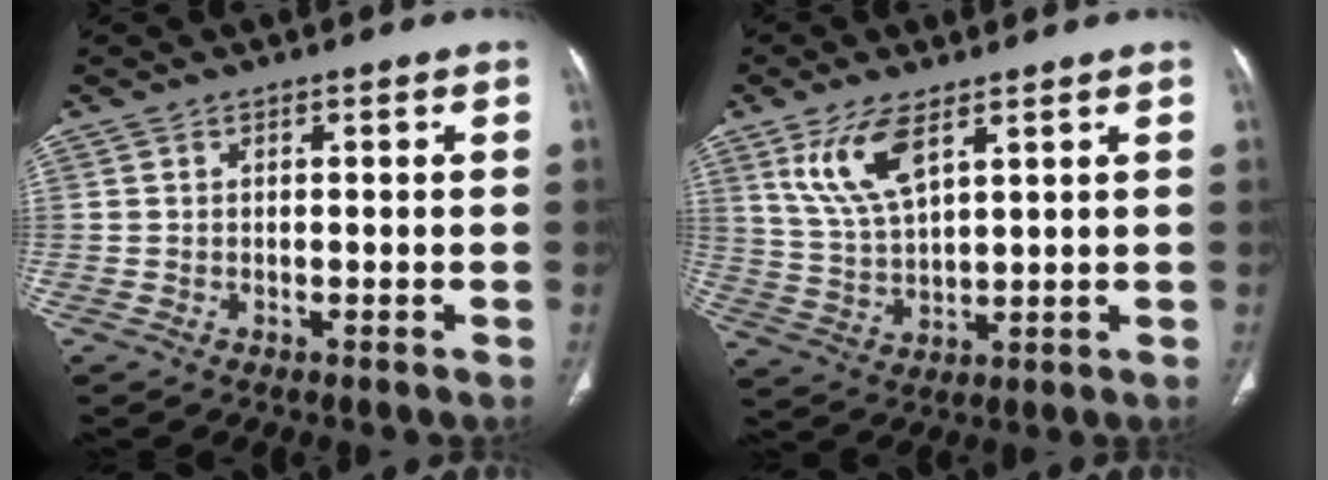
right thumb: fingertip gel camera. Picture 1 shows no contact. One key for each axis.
{"total": 9.5, "fx": 5.1, "fy": 3.5, "fz": 7.2, "tx": -0.148, "ty": -0.020, "tz": 0.113}